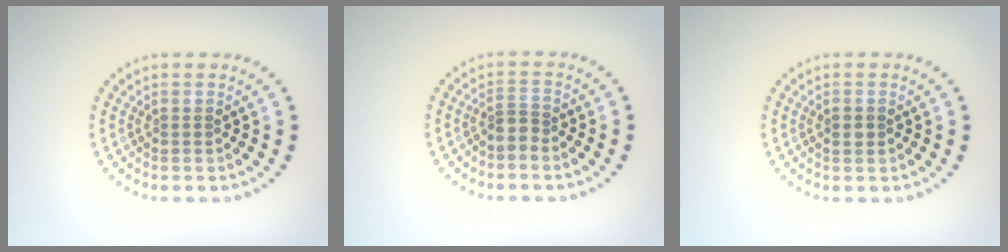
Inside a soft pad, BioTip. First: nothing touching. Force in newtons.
{"total": 1.3, "press": 0.8, "slide": 0.9}
{"total": 1.3, "press": 1.3, "slide": 0.1}